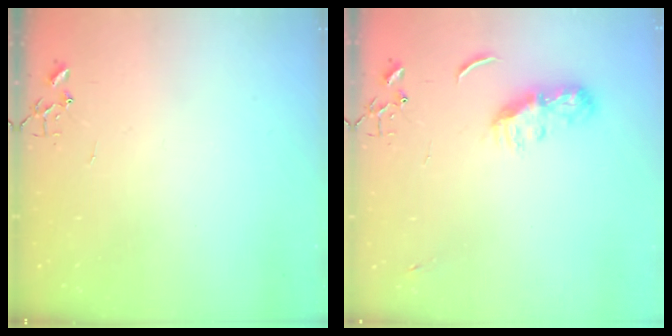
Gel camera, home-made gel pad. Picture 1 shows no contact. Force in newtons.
{"total": 9.6, "press": 9.6, "slide": 0.2}